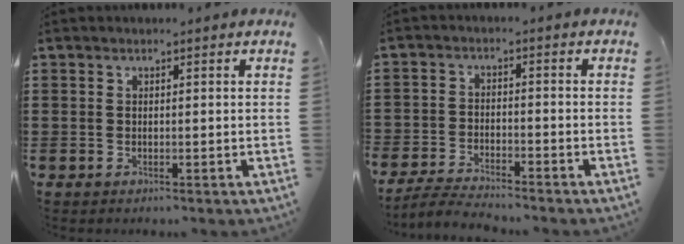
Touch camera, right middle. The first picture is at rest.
{"total": 4.1, "force": [-4.1, 0.3, 0.8], "torque": [-0.030, -0.003, -0.088]}